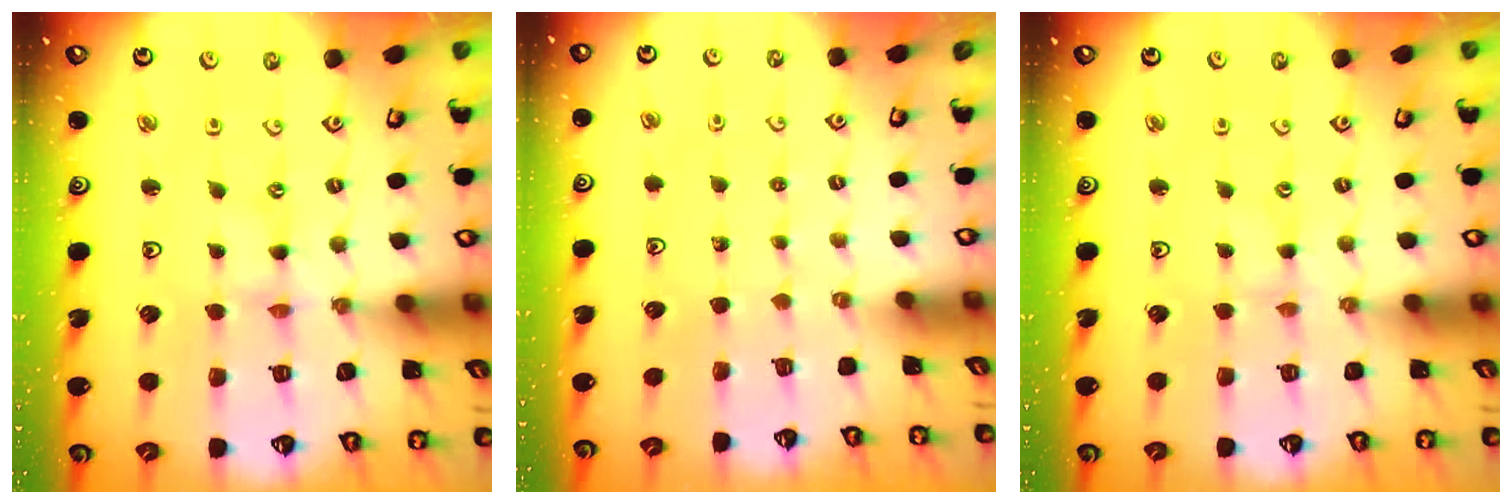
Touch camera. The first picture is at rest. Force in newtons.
{"total": 0.0}
{"total": 0.0}